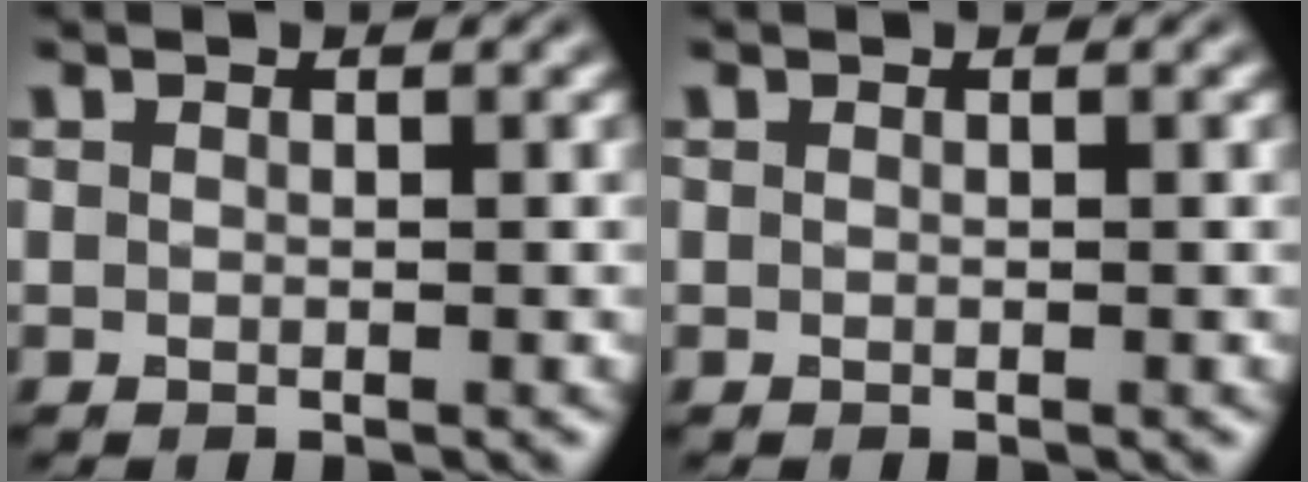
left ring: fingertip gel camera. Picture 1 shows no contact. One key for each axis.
{"total": 0.0}